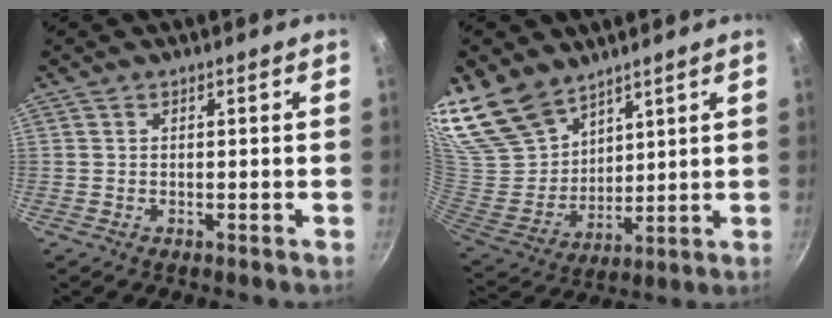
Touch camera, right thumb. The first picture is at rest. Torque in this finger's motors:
{"motor_torque": [-1.72, 2.08, 0.90, 1.86, 0.19]}